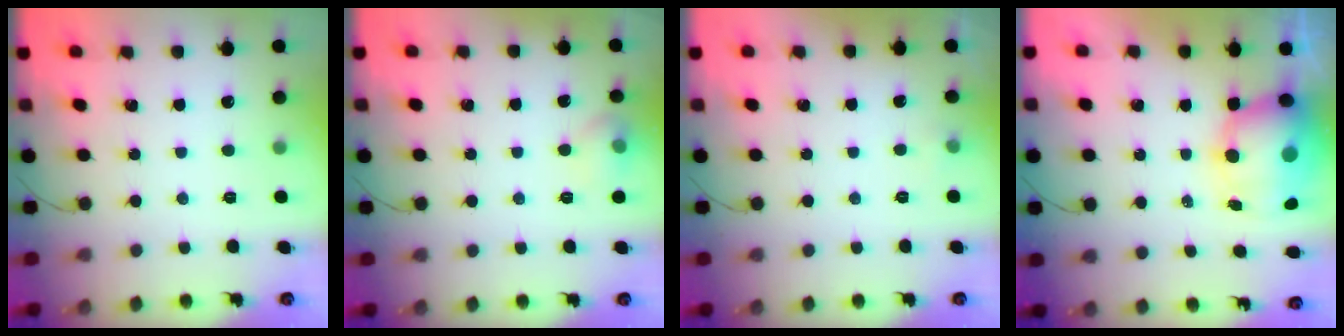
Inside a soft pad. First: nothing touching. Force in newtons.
{"total": 7.5, "press": 7.2, "slide": 1.8}
{"total": 3.1, "press": 2.8, "slide": 1.4}
{"total": 12.1, "press": 11.6, "slide": 3.3}